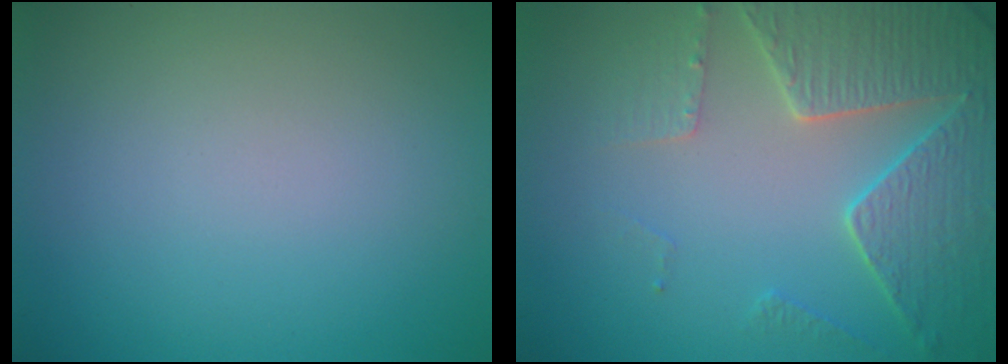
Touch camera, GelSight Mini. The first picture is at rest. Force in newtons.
{"total": 5.7, "press": 4.9, "slide": 3.0}